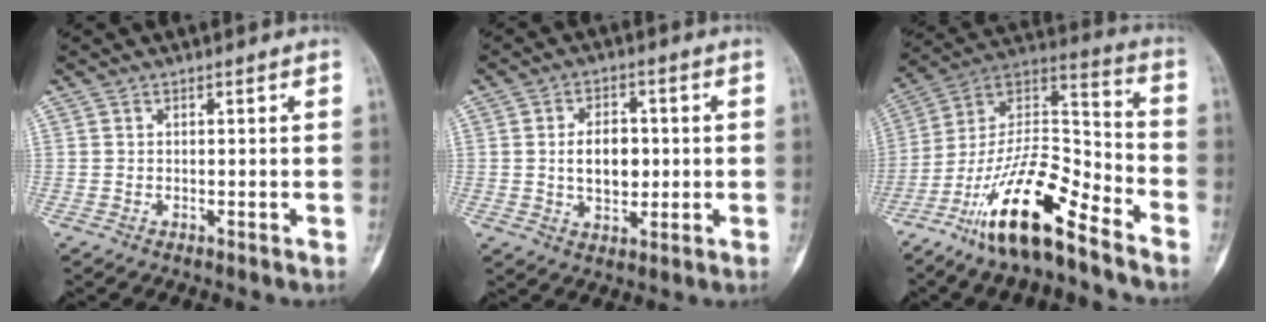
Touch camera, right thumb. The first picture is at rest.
{"total": 6.3, "force": [0.1, 4.2, 4.7], "torque": [-0.055, 0.001, 0.005]}
{"total": 19.4, "force": [-12.7, 5.7, 13.5], "torque": [-0.233, 0.088, -0.232]}